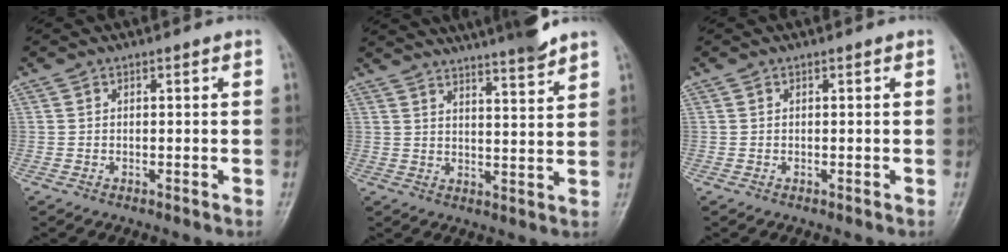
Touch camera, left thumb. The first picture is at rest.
{"total": 12.5, "force": [10.8, 1.1, 6.2], "torque": [-0.079, -0.043, 0.149]}
{"total": 0.0}